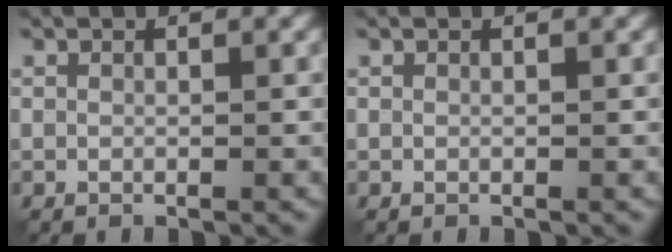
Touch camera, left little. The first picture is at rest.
{"total": 0.0}